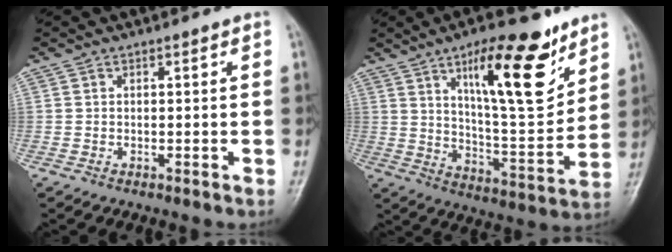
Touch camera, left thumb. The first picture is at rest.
{"total": 18.8, "force": [10.3, 5.7, 14.7], "torque": [-0.192, -0.061, 0.171]}